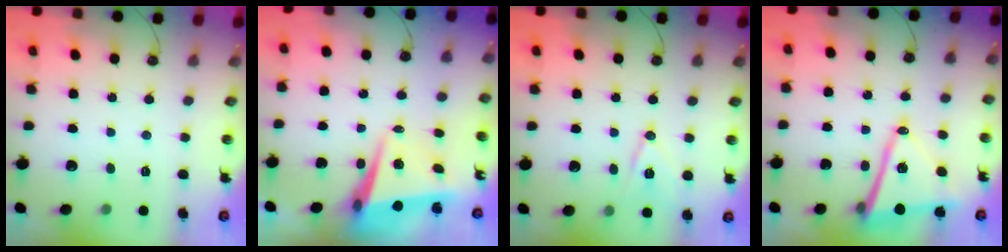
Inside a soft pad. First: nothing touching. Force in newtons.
{"total": 6.9, "press": 6.8, "slide": 1.1}
{"total": 9.9, "press": 9.3, "slide": 3.4}
{"total": 14.1, "press": 13.9, "slide": 2.5}